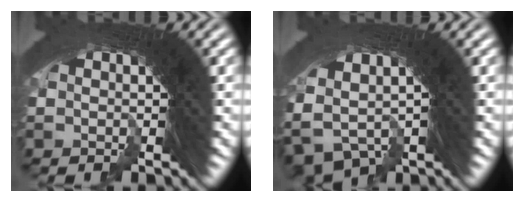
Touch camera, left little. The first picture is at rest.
{"total": 9.2, "force": [-1.5, 7.7, 4.9], "torque": [-0.156, -0.026, -0.021]}